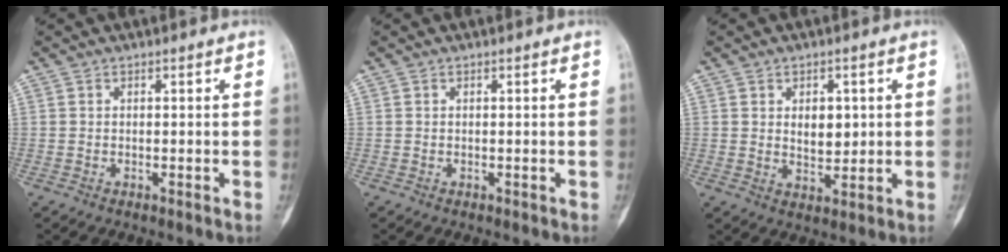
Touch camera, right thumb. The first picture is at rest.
{"total": 0.0}
{"total": 5.5, "force": [1.0, 3.7, 3.9], "torque": [-0.030, -0.009, 0.021]}